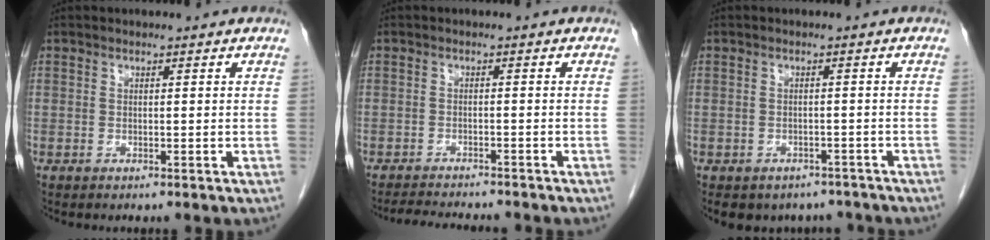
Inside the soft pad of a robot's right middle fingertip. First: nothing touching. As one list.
[{"total": 7.6, "force": [-7.1, 0.7, 2.7], "torque": [-0.037, -0.010, -0.102]}, {"total": 8.3, "force": [-6.9, 4.6, 1.3], "torque": [-0.007, 0.010, -0.074]}]